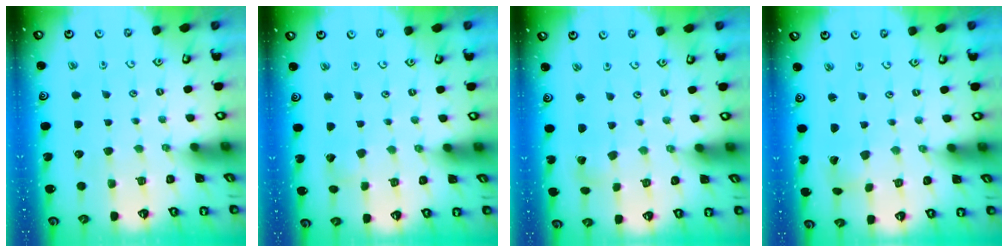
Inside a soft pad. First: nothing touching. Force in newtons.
{"total": 2.8, "press": 2.7, "slide": 0.3}
{"total": 1.7, "press": 1.7, "slide": 0.1}
{"total": 1.8, "press": 1.8, "slide": 0.4}